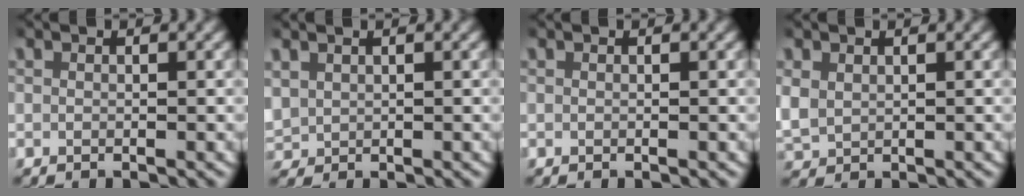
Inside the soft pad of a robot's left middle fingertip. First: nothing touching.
{"total": 2.5, "force": [1.0, 2.1, 0.9], "torque": [-0.033, 0.001, 0.025]}
{"total": 0.0}
{"total": 3.5, "force": [0.6, 3.2, 1.4], "torque": [-0.051, -0.007, 0.020]}